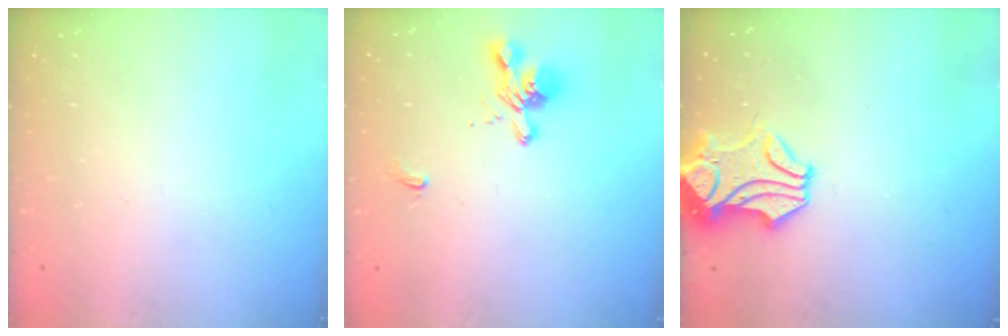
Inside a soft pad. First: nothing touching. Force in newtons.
{"total": 1.5, "press": 1.0, "slide": 1.2}
{"total": 2.2, "press": 1.7, "slide": 1.4}